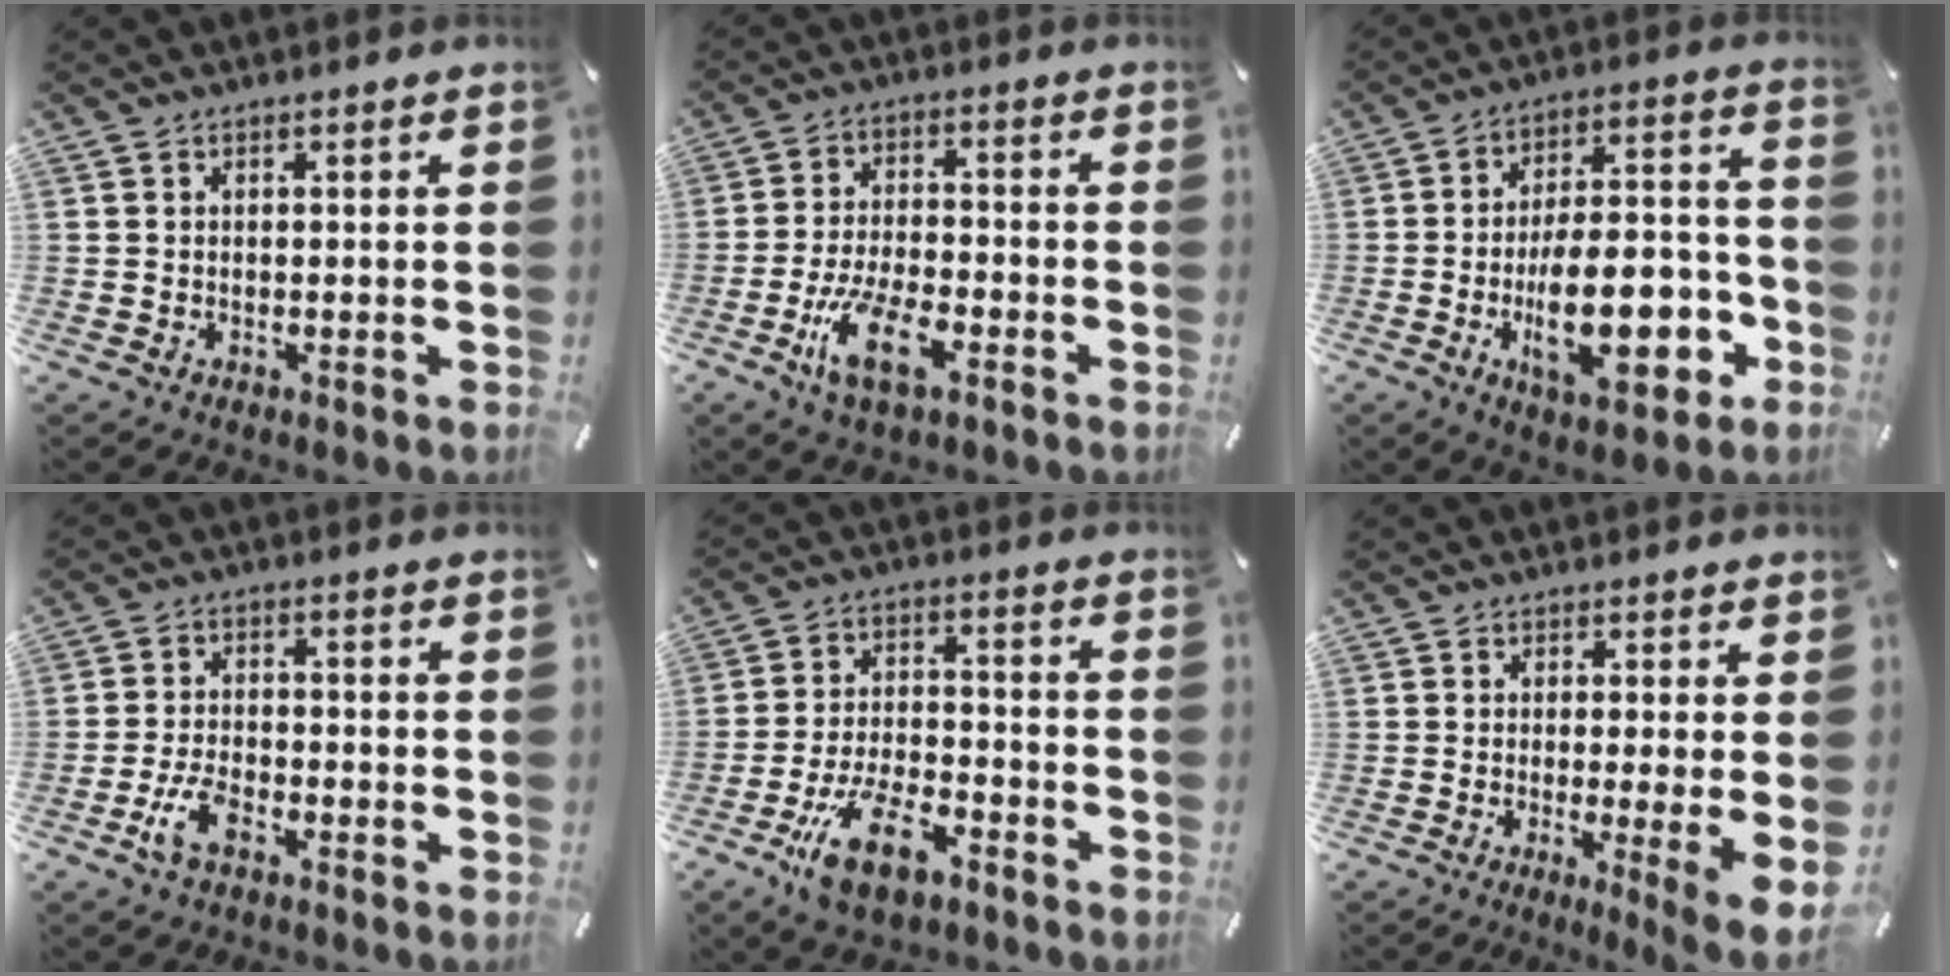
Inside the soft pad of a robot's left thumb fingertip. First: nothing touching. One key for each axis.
{"total": 10.8, "fx": -5.4, "fy": 4.7, "fz": 8.0, "tx": -0.173, "ty": 0.011, "tz": -0.101}
{"total": 20.8, "fx": -6.2, "fy": 10.2, "fz": 17.0, "tx": -0.261, "ty": 0.015, "tz": -0.094}
{"total": 6.3, "fx": -3.3, "fy": 3.2, "fz": 4.4, "tx": -0.100, "ty": 0.009, "tz": -0.066}
{"total": 13.6, "fx": -7.6, "fy": 6.4, "fz": 9.2, "tx": -0.177, "ty": 0.038, "tz": -0.132}
{"total": 6.1, "fx": -0.6, "fy": 0.3, "fz": 6.1, "tx": -0.082, "ty": -0.023, "tz": -0.004}